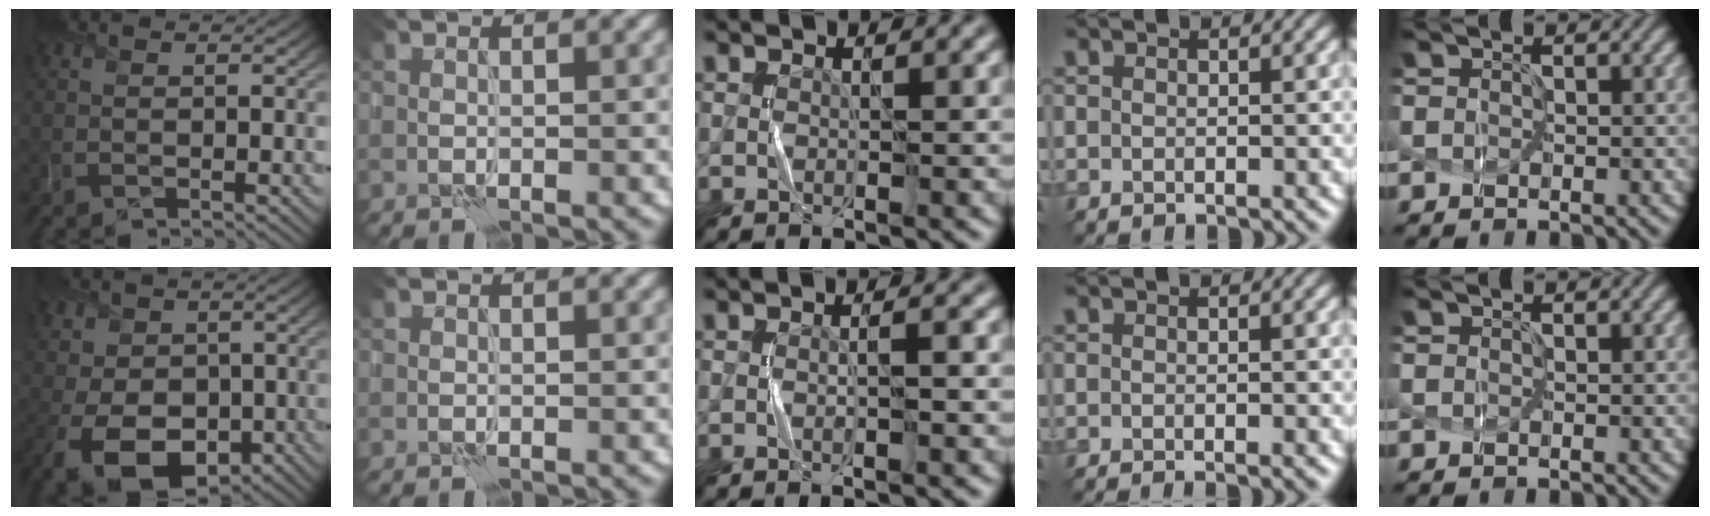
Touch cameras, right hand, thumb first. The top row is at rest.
{"thumb": {"total": 12.8, "force": [-4.2, 9.5, 7.6], "torque": [-0.153, -0.018, -0.085]}, "middle": {"total": 2.1, "force": [0.0, 0.6, 2.0], "torque": [-0.009, -0.001, -0.013]}, "ring": {"total": 1.9, "force": [-1.2, 0.6, 1.4], "torque": [-0.004, -0.006, -0.015]}}